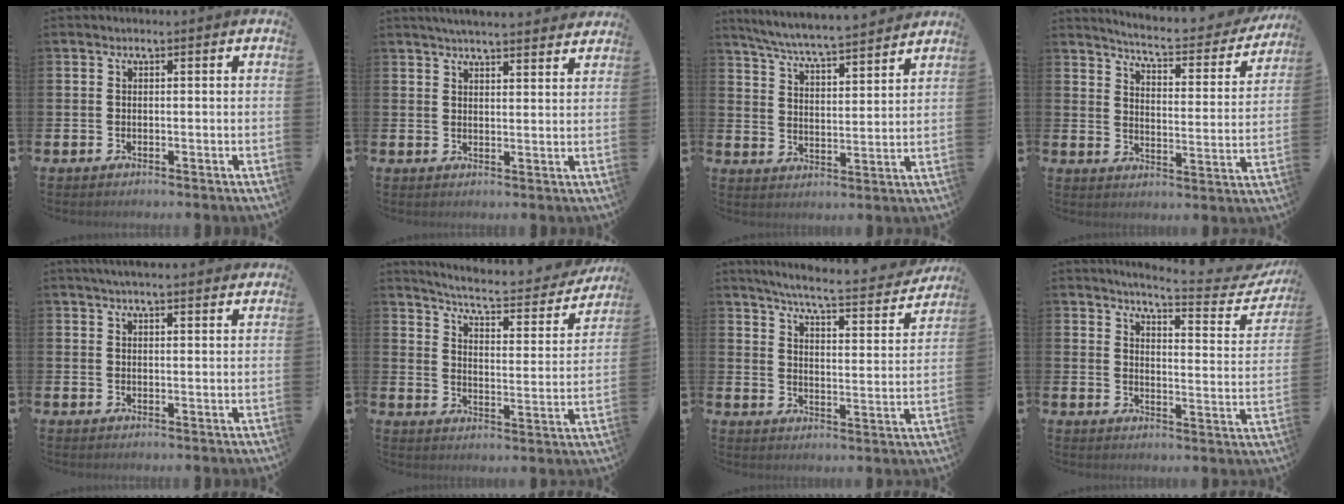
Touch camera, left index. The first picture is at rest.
{"total": 4.2, "force": [4.1, 0.0, 0.8], "torque": [-0.023, -0.019, 0.075]}
{"total": 6.6, "force": [6.4, -0.2, 1.8], "torque": [-0.061, -0.046, 0.112]}
{"total": 5.3, "force": [5.1, 0.2, 1.6], "torque": [-0.051, -0.046, 0.080]}
{"total": 3.2, "force": [3.1, 0.1, 0.9], "torque": [-0.023, -0.007, 0.057]}
{"total": 5.9, "force": [5.4, 0.8, 2.2], "torque": [-0.065, -0.044, 0.084]}
{"total": 5.9, "force": [5.3, 0.1, 2.4], "torque": [-0.064, -0.046, 0.083]}
{"total": 5.1, "force": [4.8, 0.2, 1.5], "torque": [-0.032, -0.050, 0.072]}